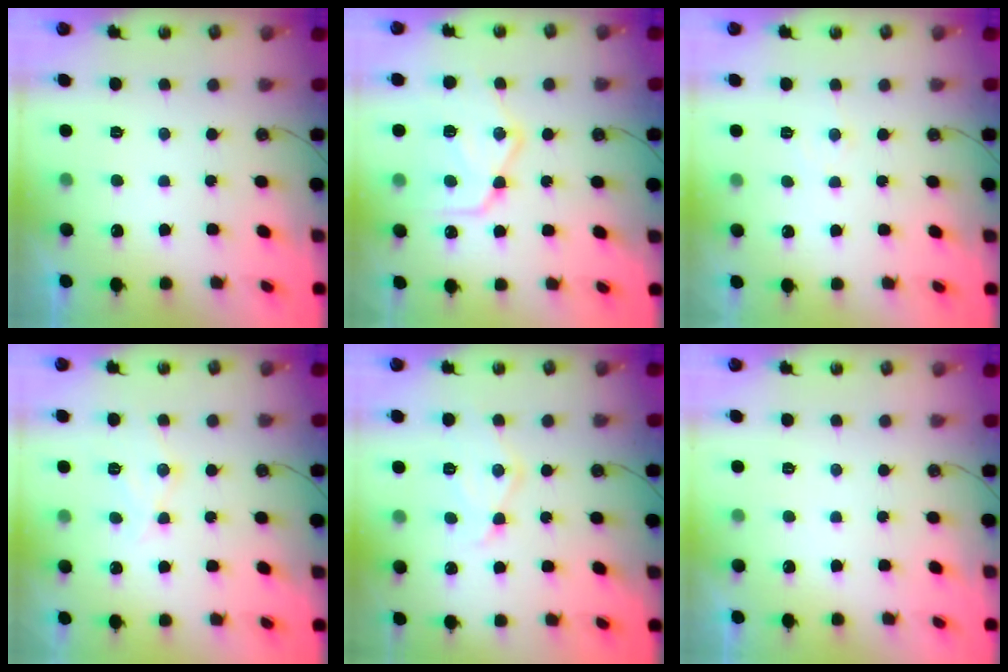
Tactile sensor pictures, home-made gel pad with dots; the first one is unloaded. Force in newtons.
{"total": 18.1, "press": 18.0, "slide": 1.6}
{"total": 3.9, "press": 3.9, "slide": 0.5}
{"total": 10.0, "press": 10.0, "slide": 0.2}
{"total": 11.7, "press": 11.7, "slide": 0.8}
{"total": 0.0}